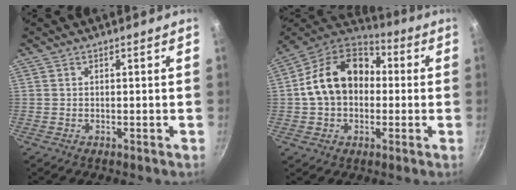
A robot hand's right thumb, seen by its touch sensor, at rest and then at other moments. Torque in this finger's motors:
{"motor_torque": [0.78, 3.07, 1.11, -0.47, 0.15]}